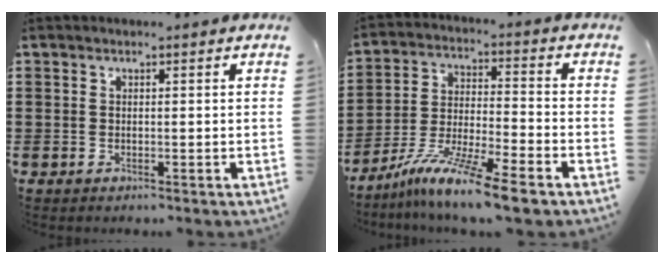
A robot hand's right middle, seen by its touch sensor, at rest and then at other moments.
{"total": 10.9, "force": [-8.9, -0.1, 6.2], "torque": [-0.122, 0.002, -0.174]}